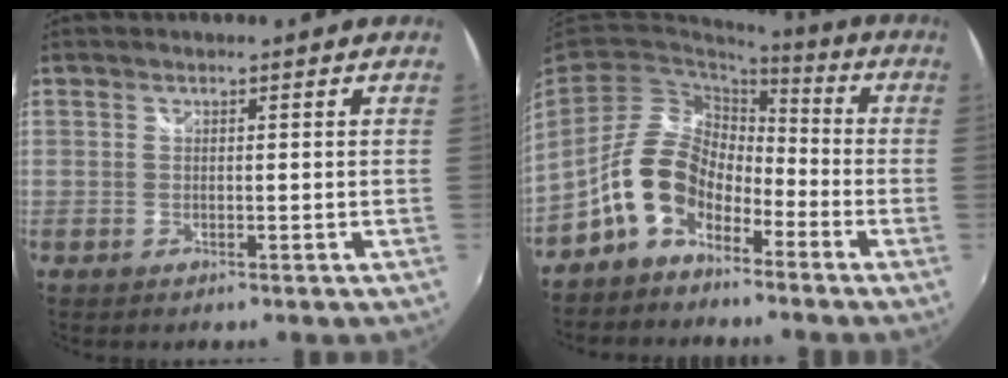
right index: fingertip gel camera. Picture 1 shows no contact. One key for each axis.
{"total": 11.2, "fx": -6.6, "fy": 6.8, "fz": 6.0, "tx": -0.121, "ty": 0.024, "tz": -0.123}